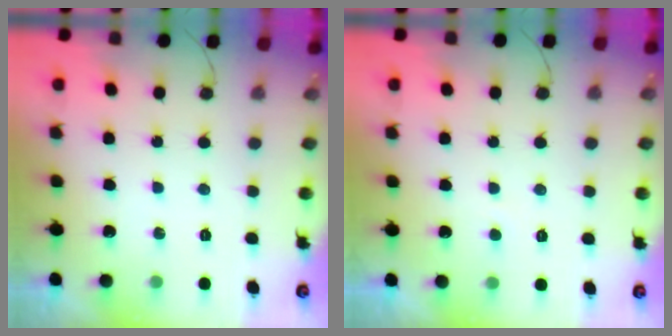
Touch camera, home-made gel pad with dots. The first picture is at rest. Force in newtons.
{"total": 1.5, "press": 1.5, "slide": 0.2}